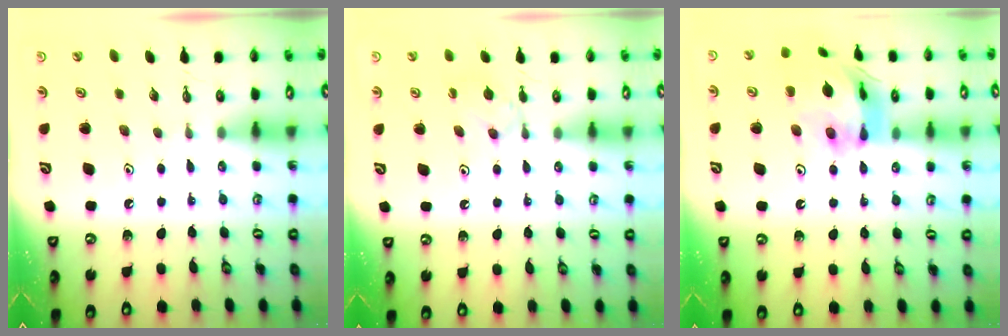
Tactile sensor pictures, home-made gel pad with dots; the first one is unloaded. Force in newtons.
{"total": 7.4, "press": 7.3, "slide": 0.8}
{"total": 16.0, "press": 15.9, "slide": 1.8}